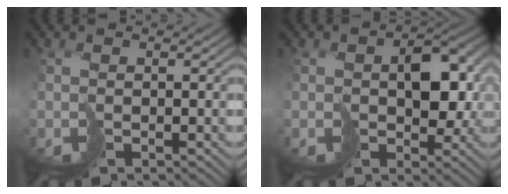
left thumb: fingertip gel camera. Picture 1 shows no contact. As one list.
[{"total": 6.8, "force": [0.4, 4.8, 4.7], "torque": [-0.062, -0.002, 0.018]}]